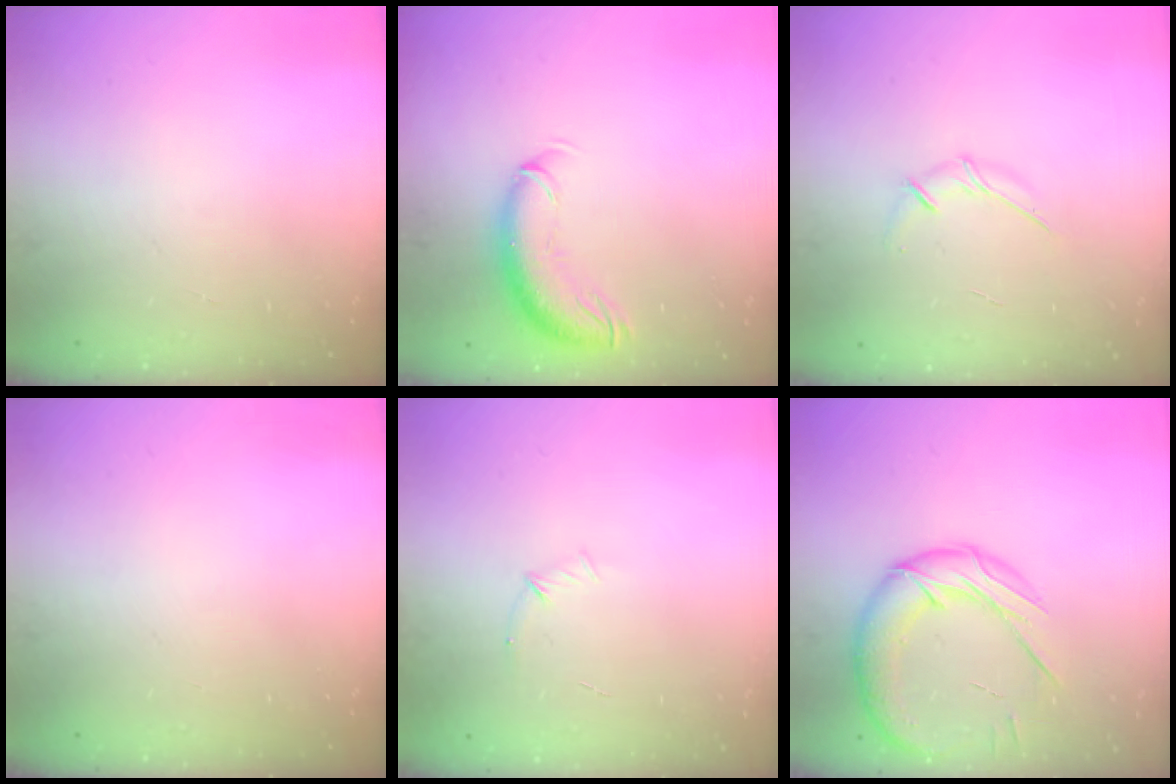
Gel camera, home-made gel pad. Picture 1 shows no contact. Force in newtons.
{"total": 10.6, "press": 10.4, "slide": 2.2}
{"total": 5.4, "press": 5.3, "slide": 1.0}
{"total": 0.0}
{"total": 4.9, "press": 4.7, "slide": 1.2}
{"total": 18.4, "press": 18.2, "slide": 2.8}